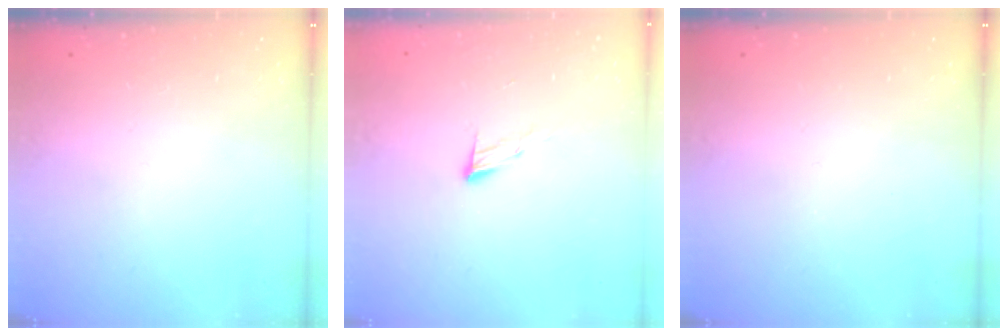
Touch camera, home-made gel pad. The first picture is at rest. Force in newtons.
{"total": 6.2, "press": 6.2, "slide": 0.6}
{"total": 0.0}